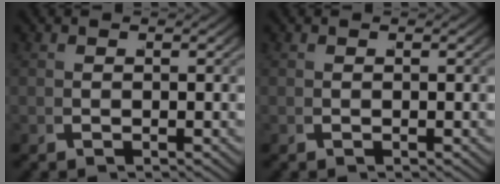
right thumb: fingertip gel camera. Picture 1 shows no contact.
{"total": 0.0}